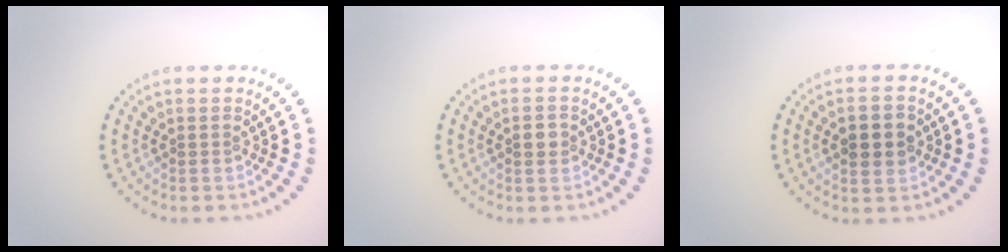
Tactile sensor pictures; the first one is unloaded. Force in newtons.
{"total": 1.3, "press": 1.2, "slide": 0.4}
{"total": 3.8, "press": 3.8, "slide": 0.1}